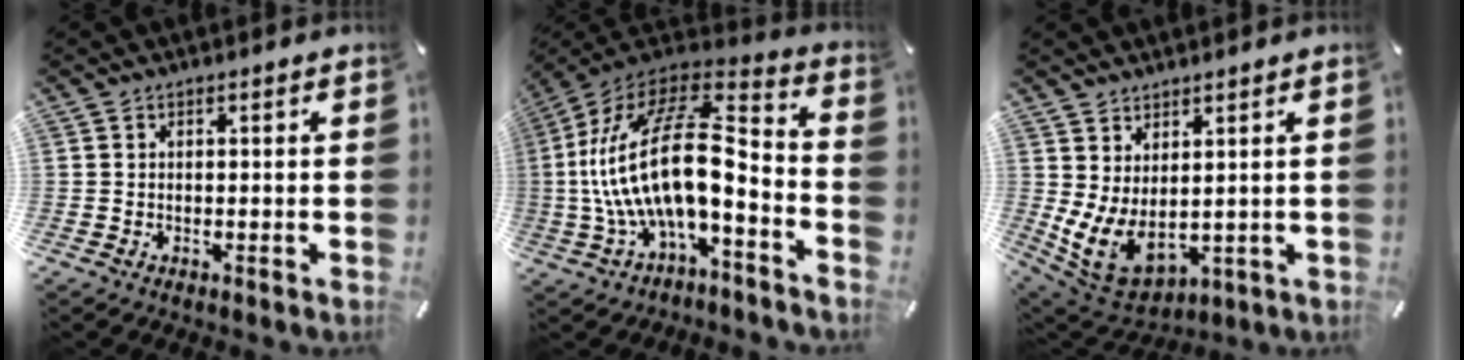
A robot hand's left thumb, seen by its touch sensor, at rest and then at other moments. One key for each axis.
{"total": 22.9, "fx": -2.5, "fy": 10.4, "fz": 20.2, "tx": -0.423, "ty": 0.001, "tz": -0.043}
{"total": 7.0, "fx": 1.0, "fy": 4.9, "fz": 5.0, "tx": -0.121, "ty": -0.024, "tz": 0.026}